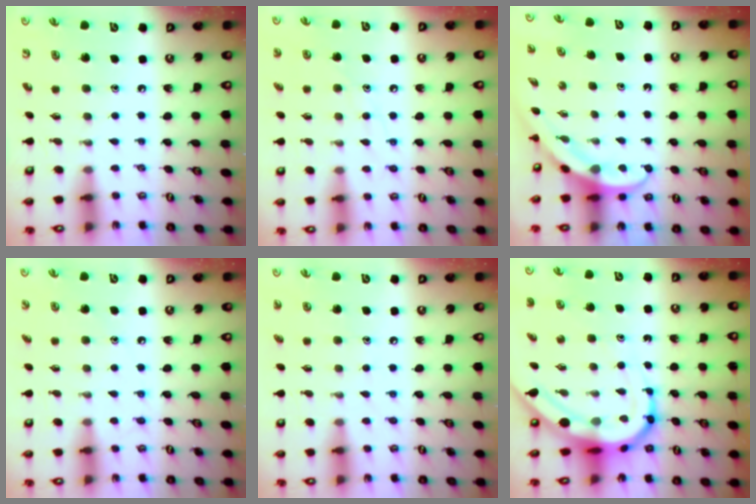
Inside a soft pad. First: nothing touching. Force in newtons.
{"total": 7.6, "press": 7.6, "slide": 0.3}
{"total": 4.0, "press": 4.0, "slide": 0.3}
{"total": 5.3, "press": 5.2, "slide": 0.5}
{"total": 5.0, "press": 5.0, "slide": 0.5}
{"total": 11.0, "press": 10.9, "slide": 1.1}